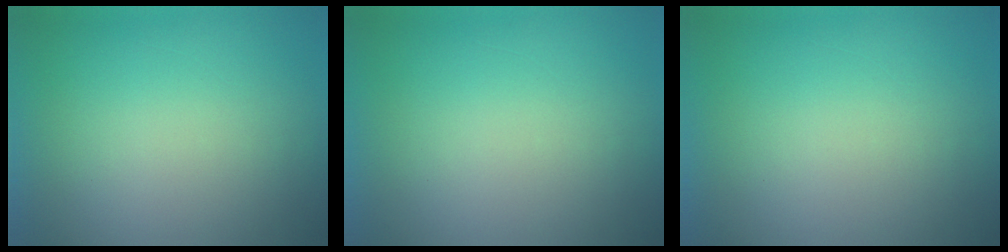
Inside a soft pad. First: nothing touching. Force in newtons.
{"total": 0.0}
{"total": 0.0}